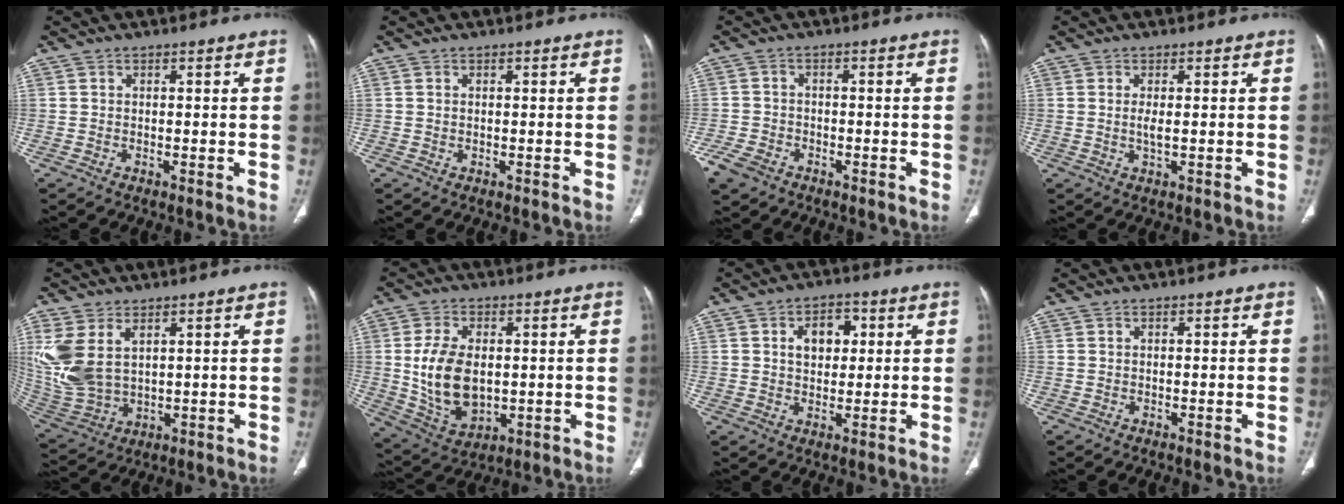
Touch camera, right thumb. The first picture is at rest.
{"total": 0.0}
{"total": 5.7, "force": [-3.8, 3.7, 2.1], "torque": [-0.051, 0.013, -0.071]}
{"total": 1.9, "force": [0.2, 0.5, 1.8], "torque": [-0.042, -0.005, 0.007]}
{"total": 14.1, "force": [4.6, 8.7, 10.0], "torque": [-0.240, -0.012, 0.114]}
{"total": 13.1, "force": [0.4, 8.3, 10.2], "torque": [-0.181, -0.010, 0.026]}
{"total": 6.7, "force": [1.7, 4.7, 4.6], "torque": [-0.044, 0.003, 0.024]}
{"total": 0.0}